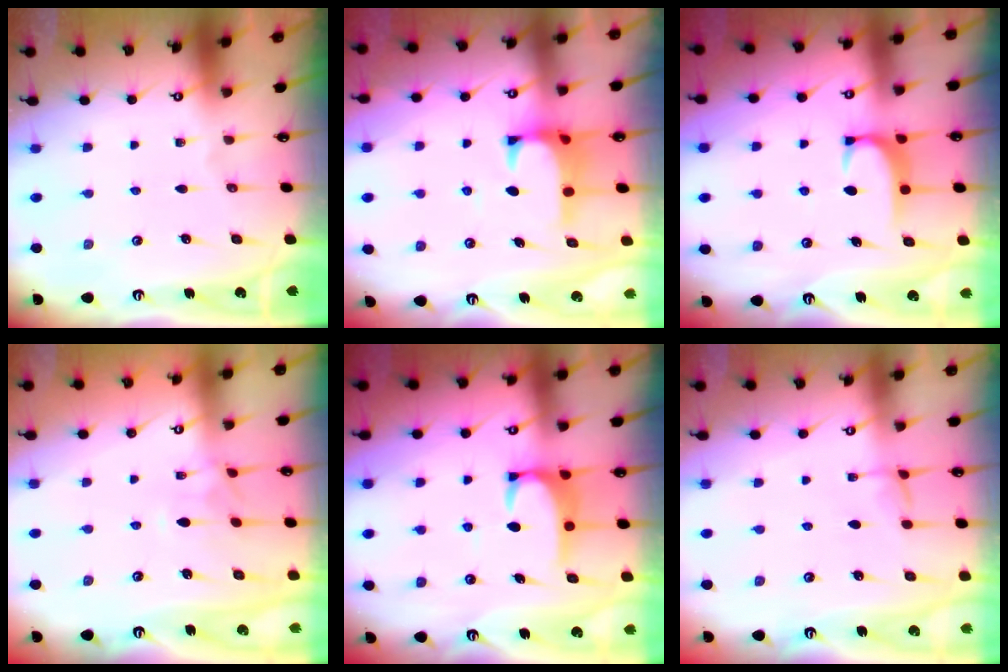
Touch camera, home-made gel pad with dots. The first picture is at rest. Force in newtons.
{"total": 1.4, "press": 1.2, "slide": 0.8}
{"total": 1.8, "press": 1.7, "slide": 0.5}
{"total": 1.2, "press": 0.9, "slide": 0.8}
{"total": 3.4, "press": 3.3, "slide": 0.9}
{"total": 1.9, "press": 1.9, "slide": 0.2}